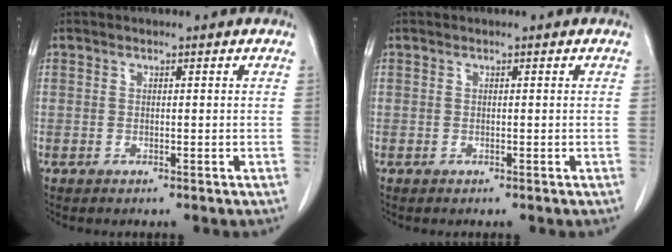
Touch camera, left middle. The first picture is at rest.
{"total": 0.0}